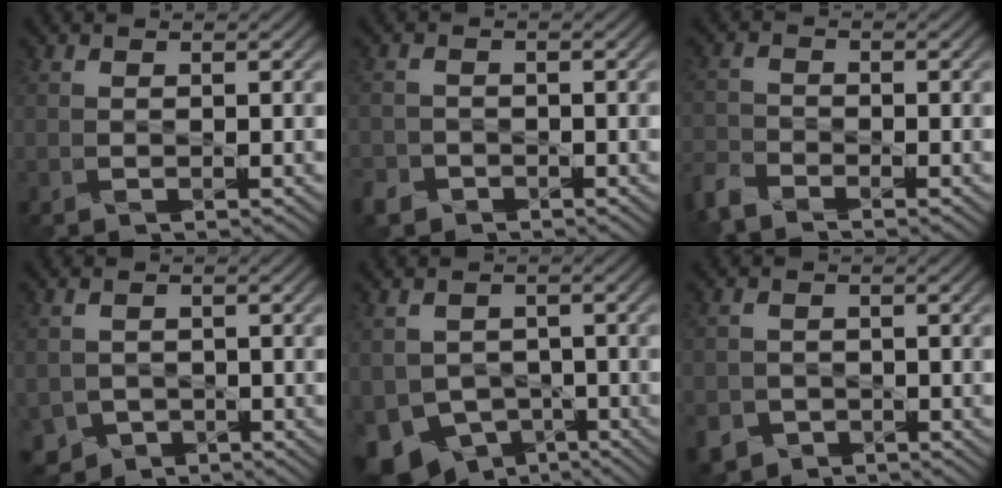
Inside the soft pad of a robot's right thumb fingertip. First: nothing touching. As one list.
[{"total": 2.4, "force": [-1.8, 1.6, 0.5], "torque": [-0.013, -0.006, -0.044]}, {"total": 3.8, "force": [-3.4, 0.9, 1.4], "torque": [-0.035, -0.011, -0.082]}, {"total": 3.1, "force": [-1.5, 2.6, 0.7], "torque": [-0.025, -0.015, -0.030]}, {"total": 8.2, "force": [-4.0, 6.0, 3.8], "torque": [-0.087, -0.031, -0.072]}, {"total": 3.4, "force": [-2.0, 2.7, 0.7], "torque": [-0.017, -0.006, -0.038]}]